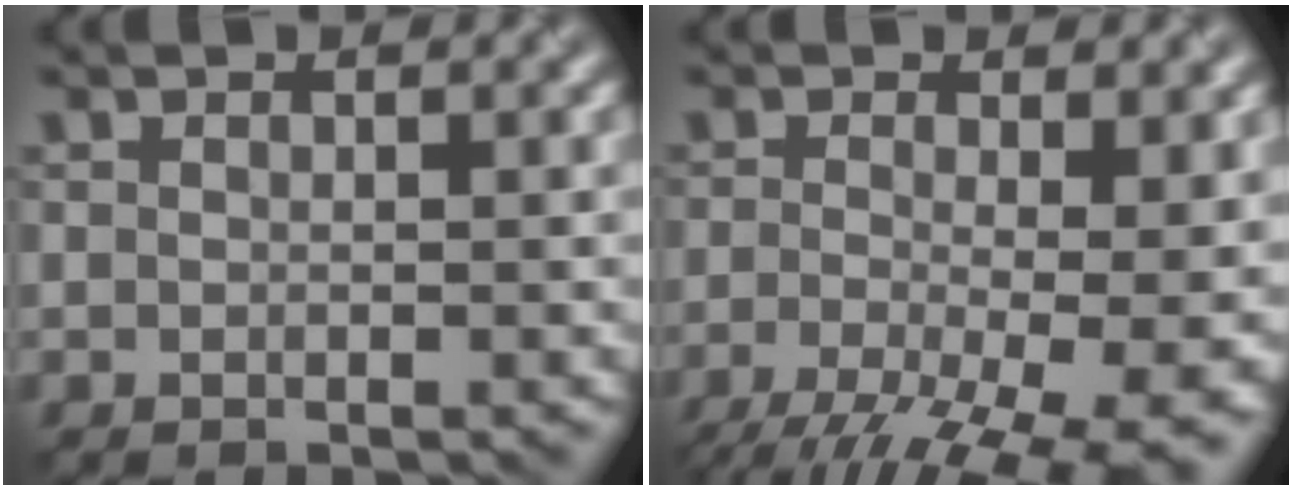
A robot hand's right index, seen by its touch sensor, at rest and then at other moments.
{"total": 11.5, "force": [-5.1, 4.6, 9.2], "torque": [-0.163, -0.027, -0.058]}